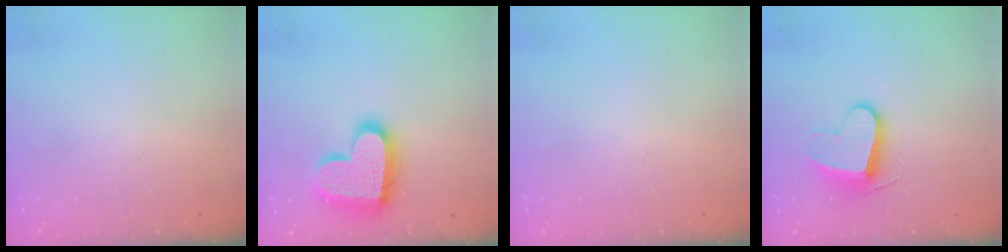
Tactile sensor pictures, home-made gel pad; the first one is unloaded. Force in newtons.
{"total": 18.2, "press": 18.1, "slide": 1.4}
{"total": 0.0}
{"total": 9.7, "press": 9.7, "slide": 0.6}